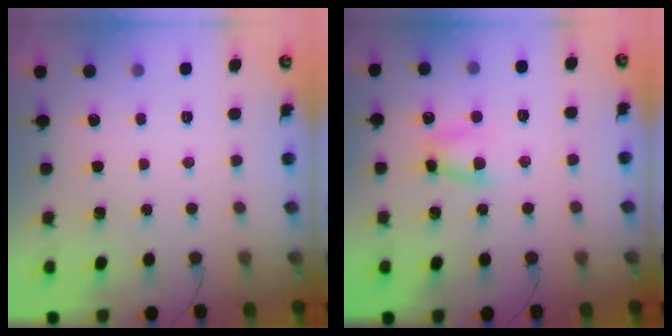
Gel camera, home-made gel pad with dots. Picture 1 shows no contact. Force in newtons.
{"total": 5.7, "press": 5.7, "slide": 0.8}